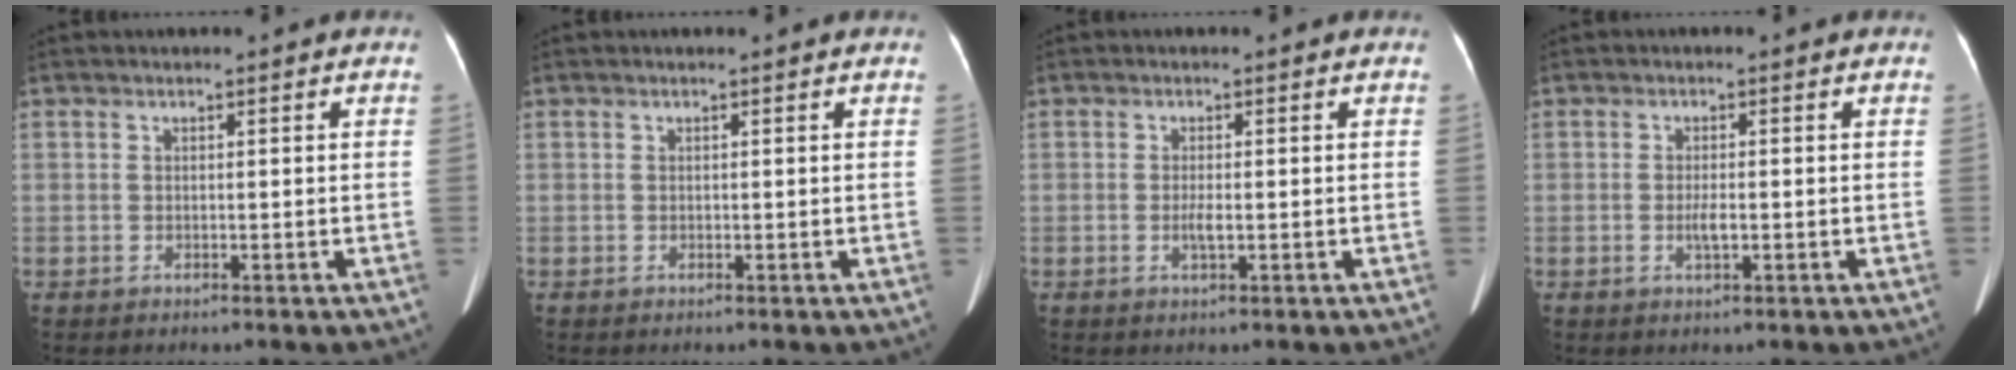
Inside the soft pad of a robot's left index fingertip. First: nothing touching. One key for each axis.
{"total": 0.0}
{"total": 1.5, "fx": -0.3, "fy": 0.3, "fz": 1.4, "tx": -0.030, "ty": -0.003, "tz": -0.005}
{"total": 1.8, "fx": -0.5, "fy": 0.4, "fz": 1.7, "tx": -0.035, "ty": -0.003, "tz": -0.008}